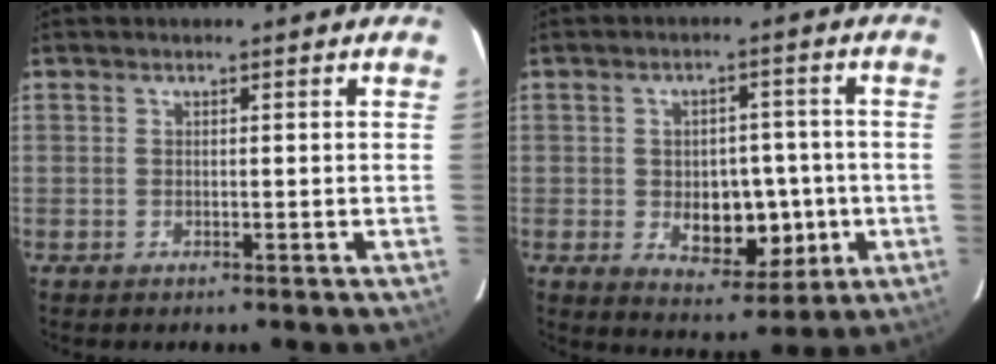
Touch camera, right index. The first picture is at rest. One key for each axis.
{"total": 9.2, "fx": -1.5, "fy": 5.6, "fz": 7.1, "tx": -0.092, "ty": 0.008, "tz": -0.009}